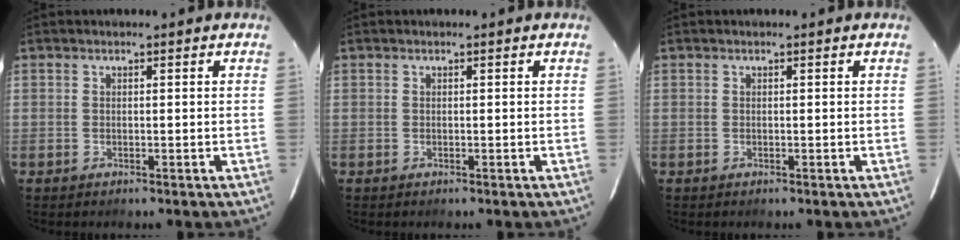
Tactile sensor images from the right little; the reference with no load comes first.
{"total": 0.0}
{"total": 0.0}